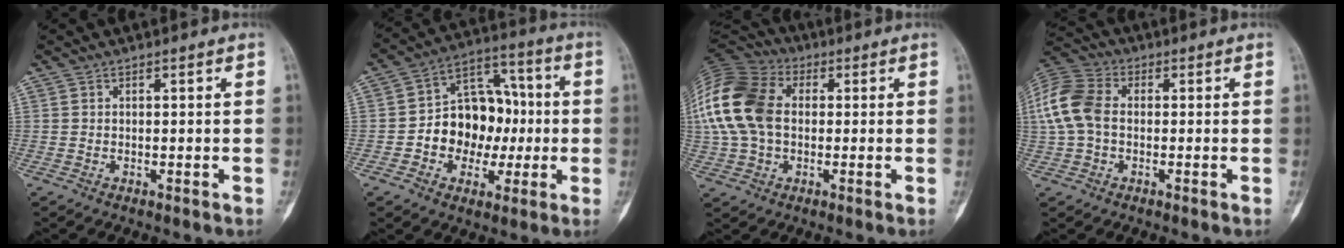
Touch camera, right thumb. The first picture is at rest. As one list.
[{"total": 14.7, "force": [-1.4, 11.2, 9.4], "torque": [-0.090, 0.043, -0.025]}, {"total": 18.7, "force": [1.5, 13.1, 13.2], "torque": [-0.290, 0.022, 0.021]}, {"total": 11.4, "force": [0.3, 8.1, 8.1], "torque": [-0.178, 0.028, -0.002]}]